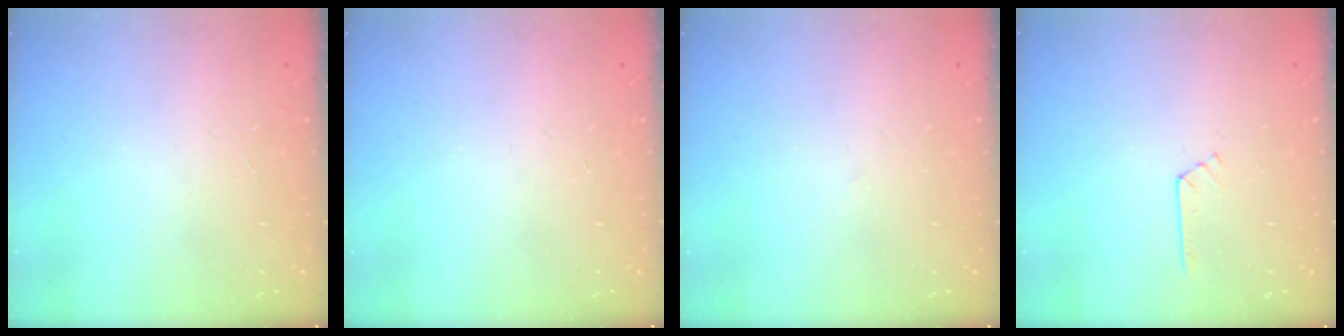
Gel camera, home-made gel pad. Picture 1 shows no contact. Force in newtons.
{"total": 0.0}
{"total": 2.7, "press": 2.6, "slide": 0.3}
{"total": 2.5, "press": 2.5, "slide": 0.3}